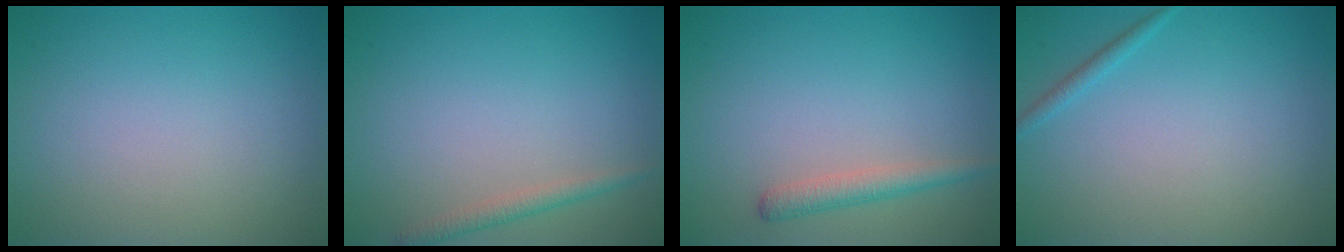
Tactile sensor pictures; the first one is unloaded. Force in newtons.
{"total": 1.4, "press": 1.4, "slide": 0.0}
{"total": 1.9, "press": 1.9, "slide": 0.1}
{"total": 0.9, "press": 0.9, "slide": 0.1}